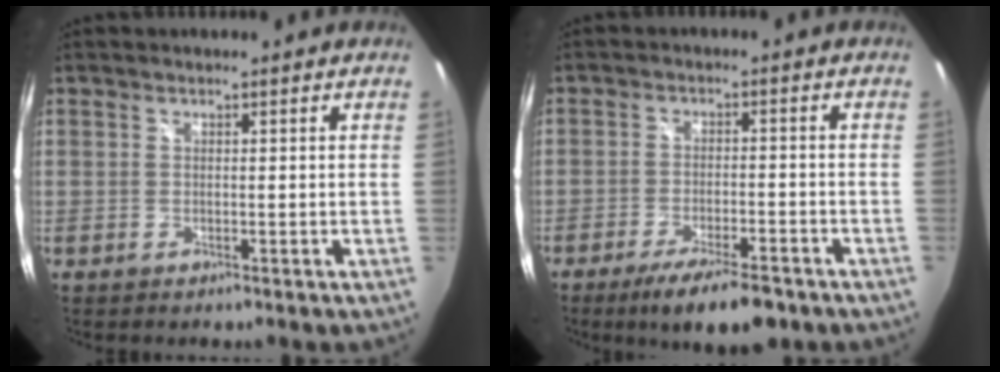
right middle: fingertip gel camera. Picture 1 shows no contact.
{"total": 10.4, "force": [-7.5, 2.5, 6.7], "torque": [-0.135, -0.022, -0.119]}